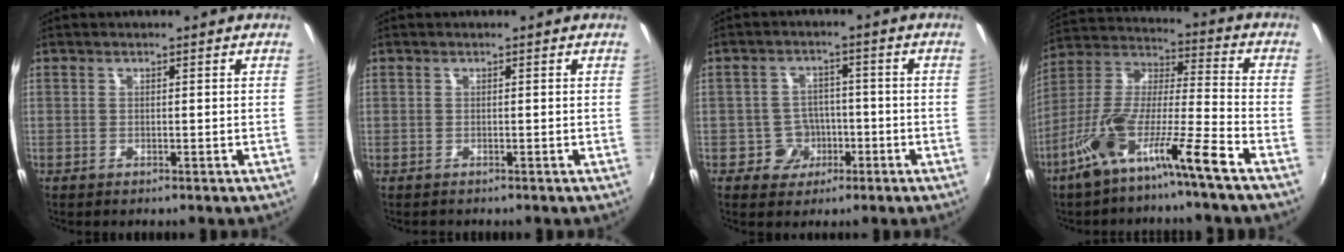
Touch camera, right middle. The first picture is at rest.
{"total": 0.7, "force": [-0.4, 0.5, -0.1], "torque": [0.001, -0.001, -0.006]}
{"total": 5.6, "force": [-2.3, 5.0, 0.7], "torque": [-0.023, 0.019, -0.029]}
{"total": 13.8, "force": [-8.8, 0.6, 10.7], "torque": [-0.199, -0.005, -0.168]}